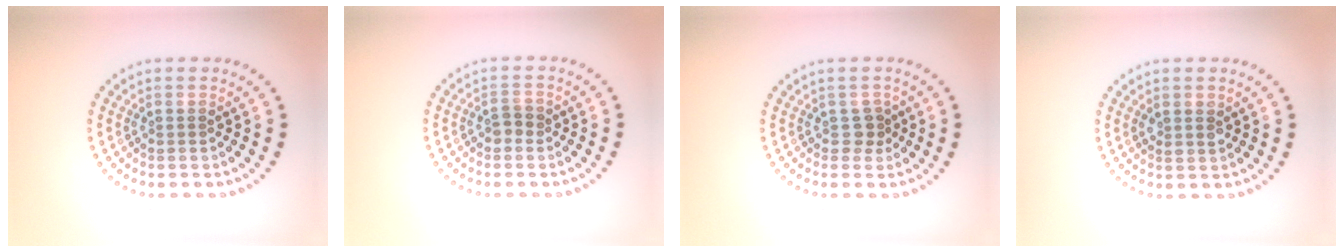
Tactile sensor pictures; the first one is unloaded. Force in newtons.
{"total": 1.2, "press": 1.1, "slide": 0.4}
{"total": 1.3, "press": 1.0, "slide": 0.8}
{"total": 1.4, "press": 1.3, "slide": 0.5}